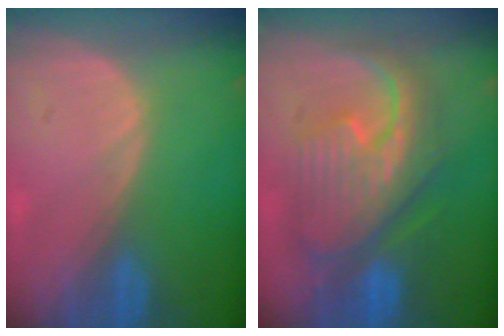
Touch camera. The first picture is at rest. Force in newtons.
{"total": 11.4, "press": 11.3, "slide": 1.1}